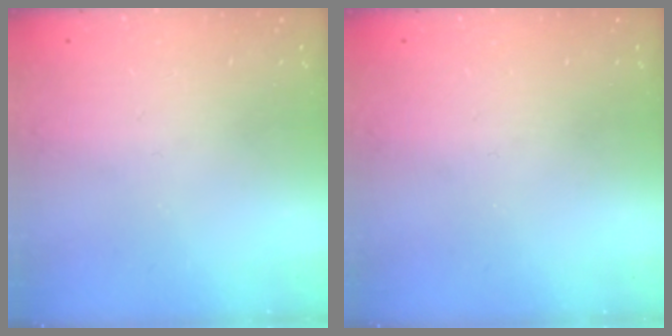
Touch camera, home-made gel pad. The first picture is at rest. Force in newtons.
{"total": 0.0}